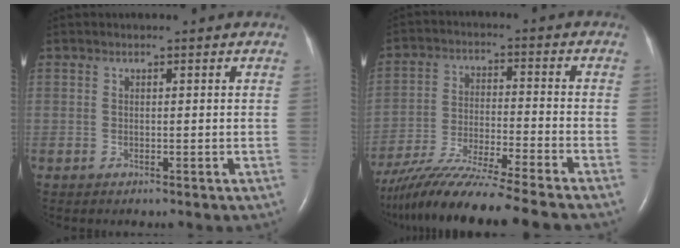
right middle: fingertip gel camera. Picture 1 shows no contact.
{"total": 17.4, "force": [-15.1, -1.3, 8.5], "torque": [-0.161, -0.041, -0.260]}